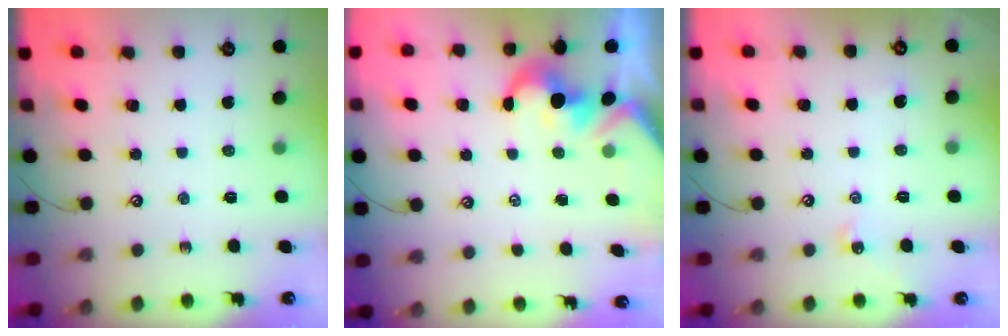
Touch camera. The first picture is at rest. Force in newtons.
{"total": 1.7, "press": 1.5, "slide": 0.8}
{"total": 2.7, "press": 2.7, "slide": 0.6}